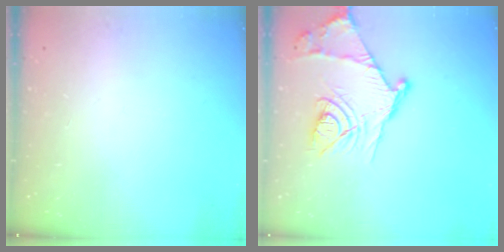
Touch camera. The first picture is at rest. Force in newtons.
{"total": 17.6, "press": 17.6, "slide": 1.2}